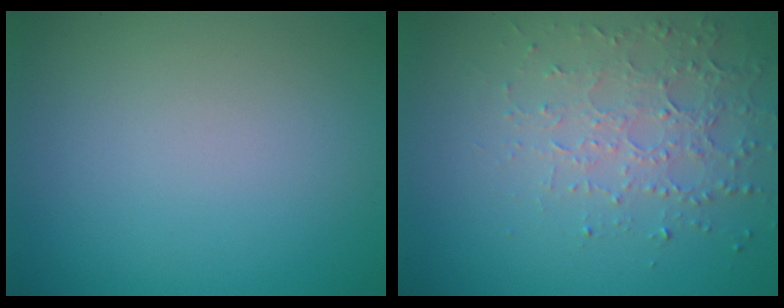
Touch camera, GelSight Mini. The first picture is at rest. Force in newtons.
{"total": 3.5, "press": 3.0, "slide": 1.7}